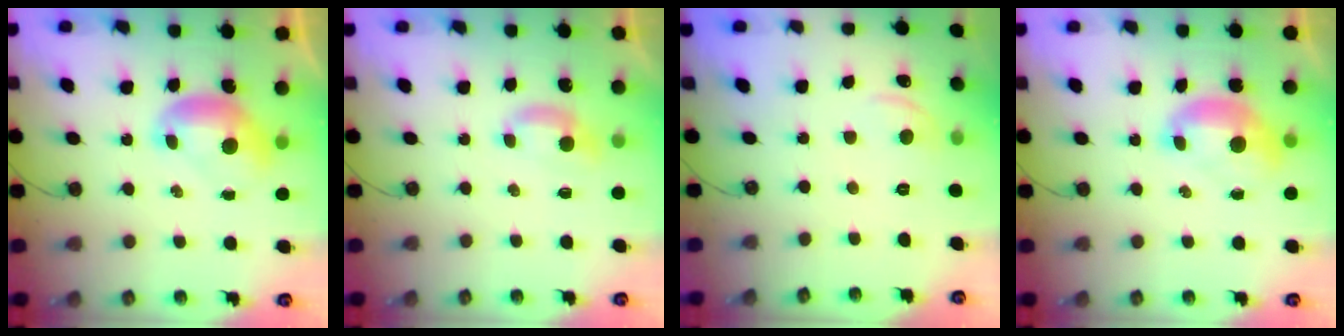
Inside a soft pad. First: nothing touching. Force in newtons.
{"total": 1.9, "press": 1.9, "slide": 0.5}
{"total": 0.8, "press": 0.2, "slide": 0.8}
{"total": 1.8, "press": 1.7, "slide": 0.7}